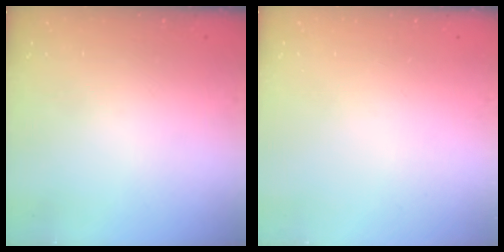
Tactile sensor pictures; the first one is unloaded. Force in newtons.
{"total": 0.0}